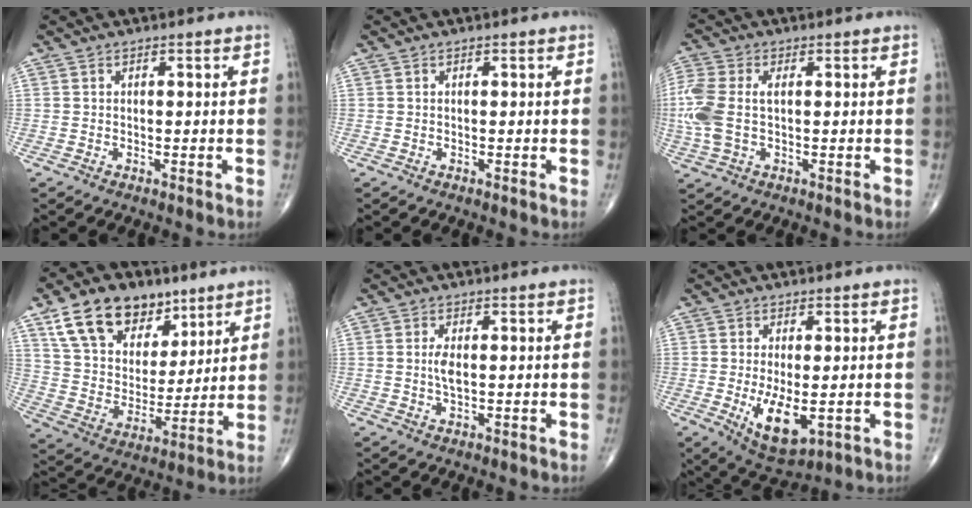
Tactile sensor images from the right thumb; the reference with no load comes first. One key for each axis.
{"total": 0.0}
{"total": 9.4, "fx": 0.3, "fy": 5.3, "fz": 7.7, "tx": -0.220, "ty": 0.014, "tz": 0.010}
{"total": 18.5, "fx": 11.0, "fy": 11.7, "fz": 9.3, "tx": -0.120, "ty": -0.033, "tz": 0.199}
{"total": 2.8, "fx": 0.2, "fy": 1.1, "fz": 2.5, "tx": -0.055, "ty": -0.004, "tz": 0.003}
{"total": 8.9, "fx": -1.8, "fy": 3.9, "fz": 7.8, "tx": -0.129, "ty": -0.022, "tz": -0.017}